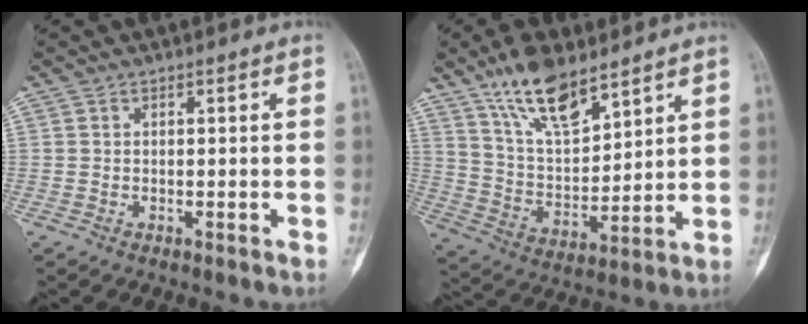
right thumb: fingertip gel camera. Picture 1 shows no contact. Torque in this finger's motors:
{"motor_torque": [-0.77, 4.03, 0.82, 1.26, 0.33]}